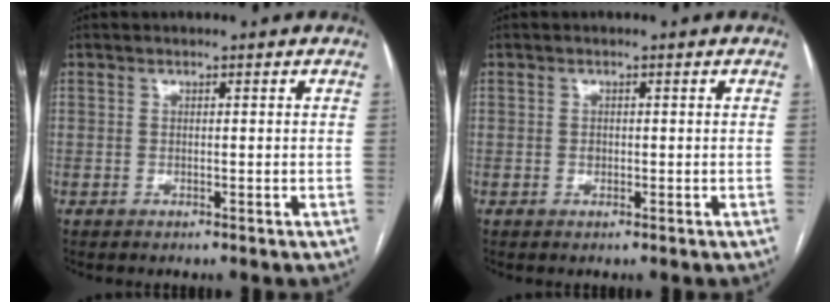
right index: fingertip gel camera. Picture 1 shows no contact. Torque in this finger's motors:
{"motor_torque": [0.31, 0.00, -0.01, 0.02]}